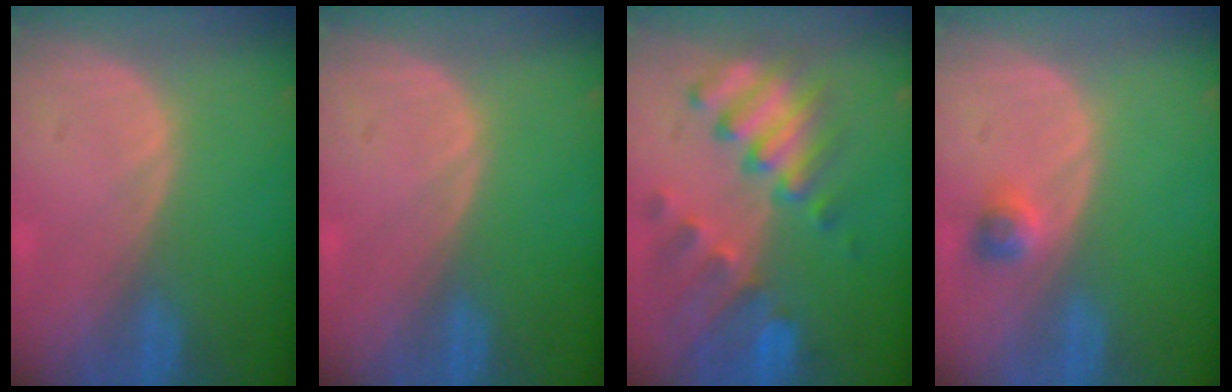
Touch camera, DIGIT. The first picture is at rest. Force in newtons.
{"total": 0.0}
{"total": 10.2, "press": 8.9, "slide": 5.1}
{"total": 2.3, "press": 2.0, "slide": 1.1}